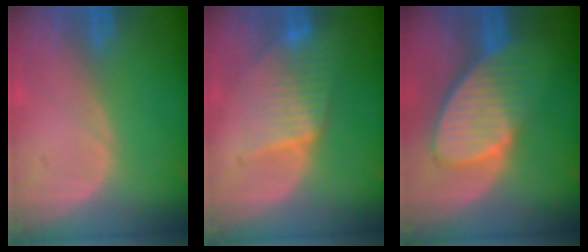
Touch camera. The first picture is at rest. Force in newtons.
{"total": 6.5, "press": 6.4, "slide": 1.0}
{"total": 8.9, "press": 8.0, "slide": 3.9}